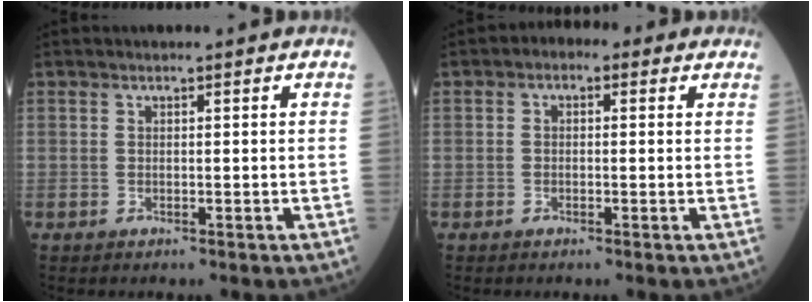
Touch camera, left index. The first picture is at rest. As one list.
[{"total": 3.0, "force": [1.0, 1.9, 2.2], "torque": [-0.030, 0.021, 0.004]}]